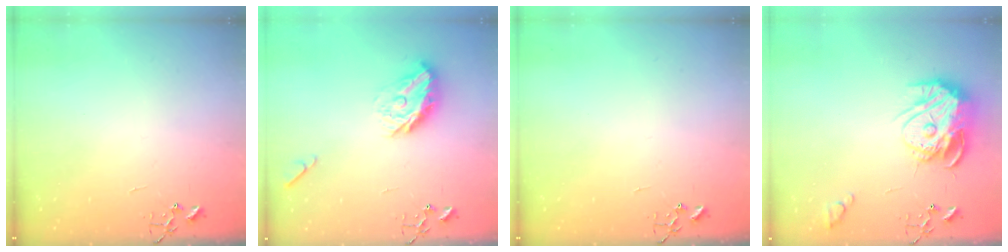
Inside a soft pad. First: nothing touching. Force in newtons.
{"total": 13.5, "press": 13.4, "slide": 0.7}
{"total": 0.0}
{"total": 16.3, "press": 16.2, "slide": 1.6}